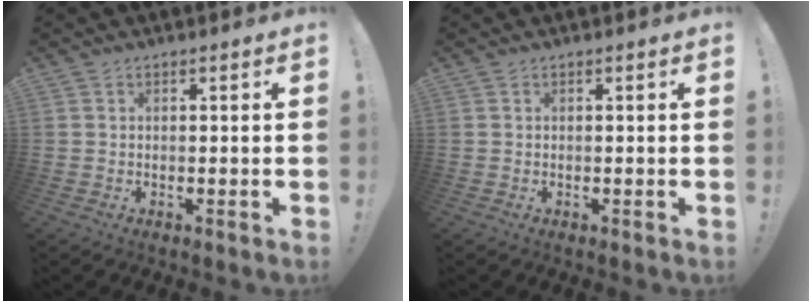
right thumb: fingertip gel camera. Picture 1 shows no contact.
{"total": 0.0}